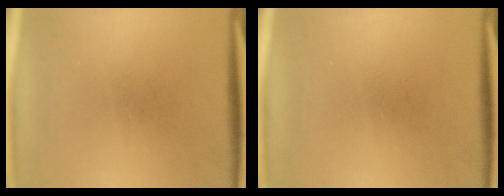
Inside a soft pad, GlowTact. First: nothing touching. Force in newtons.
{"total": 0.0}